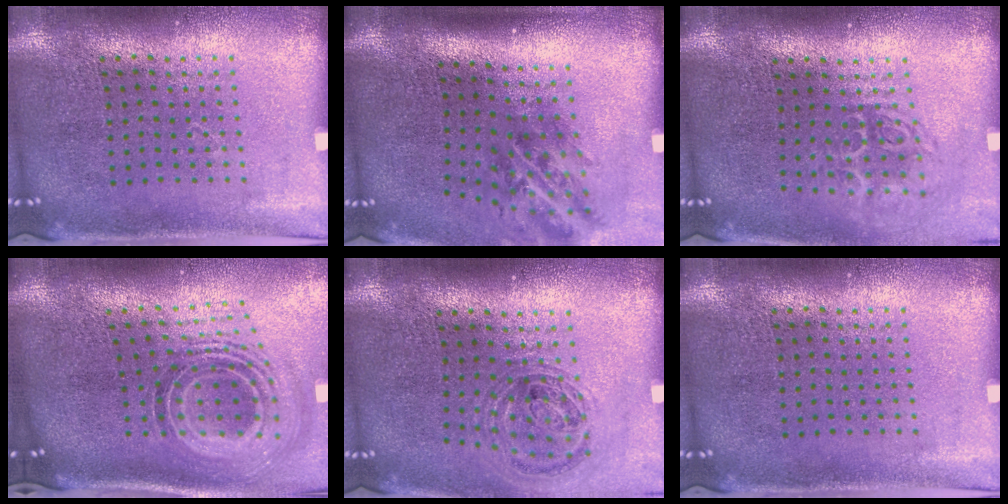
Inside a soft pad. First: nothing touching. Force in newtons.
{"total": 1.4, "press": 1.1, "slide": 0.9}
{"total": 1.7, "press": 1.2, "slide": 1.2}
{"total": 2.0, "press": 1.4, "slide": 1.3}
{"total": 1.1, "press": 1.0, "slide": 0.3}
{"total": 0.0}